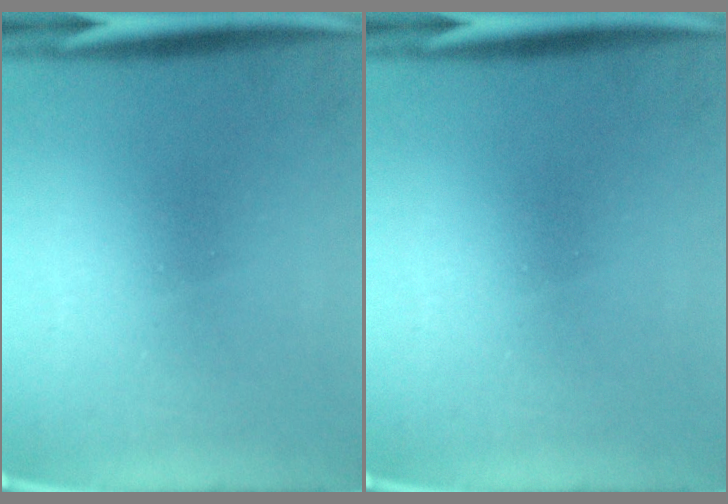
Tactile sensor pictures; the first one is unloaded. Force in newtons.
{"total": 0.0}